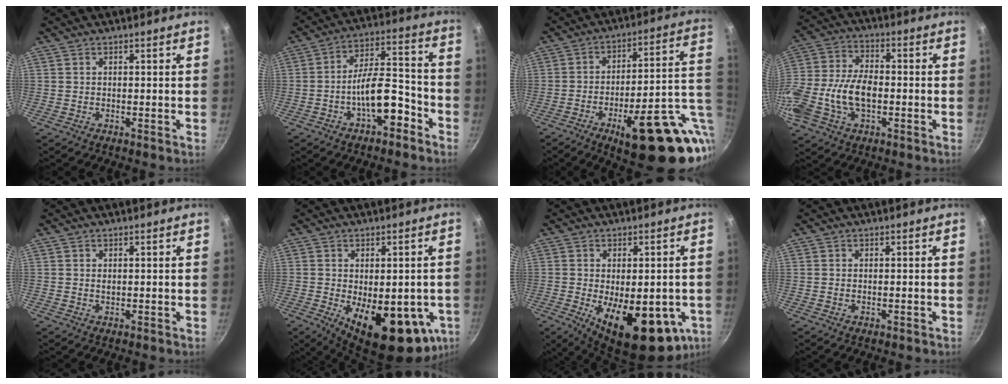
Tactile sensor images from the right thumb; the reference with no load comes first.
{"total": 11.3, "force": [-5.5, 4.7, 8.7], "torque": [-0.112, 0.065, -0.085]}
{"total": 25.7, "force": [-7.6, 8.9, 22.8], "torque": [-0.253, 0.012, -0.093]}
{"total": 15.3, "force": [-3.1, 9.2, 11.8], "torque": [-0.238, 0.028, -0.065]}
{"total": 0.7, "force": [0.1, 0.5, 0.5], "torque": [-0.007, 0.001, 0.001]}
{"total": 19.4, "force": [-5.0, 9.0, 16.4], "torque": [-0.182, -0.019, -0.050]}
{"total": 20.0, "force": [-5.5, 9.4, 16.8], "torque": [-0.202, -0.014, -0.060]}
{"total": 0.5, "force": [-0.2, 0.3, 0.4], "torque": [-0.006, 0.001, -0.004]}